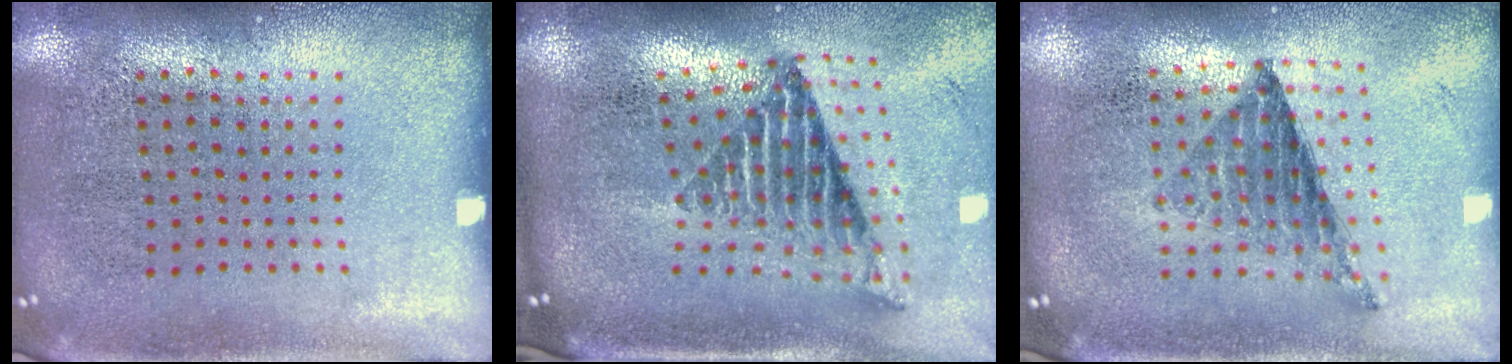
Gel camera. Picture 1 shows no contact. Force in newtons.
{"total": 2.7, "press": 1.7, "slide": 2.1}
{"total": 0.8, "press": 0.8, "slide": 0.0}